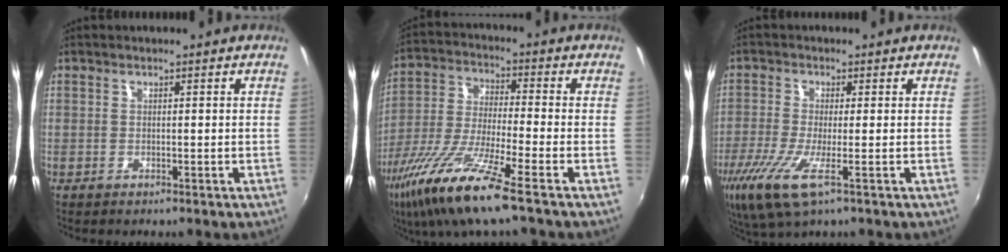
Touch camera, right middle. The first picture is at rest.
{"total": 15.5, "force": [-9.6, 1.0, 12.1], "torque": [-0.257, -0.038, -0.187]}
{"total": 9.0, "force": [-4.2, 1.5, 7.8], "torque": [-0.178, -0.035, -0.080]}